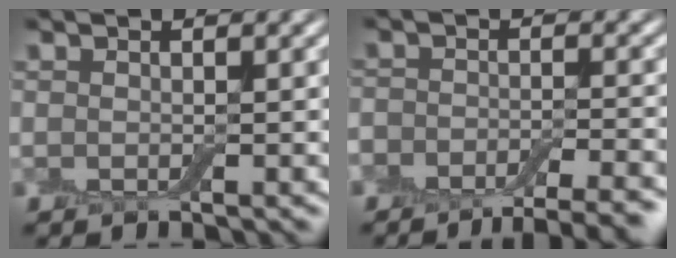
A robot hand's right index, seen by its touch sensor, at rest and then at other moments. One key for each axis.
{"total": 10.2, "fx": -8.2, "fy": 4.3, "fz": 4.2, "tx": -0.037, "ty": -0.017, "tz": -0.100}